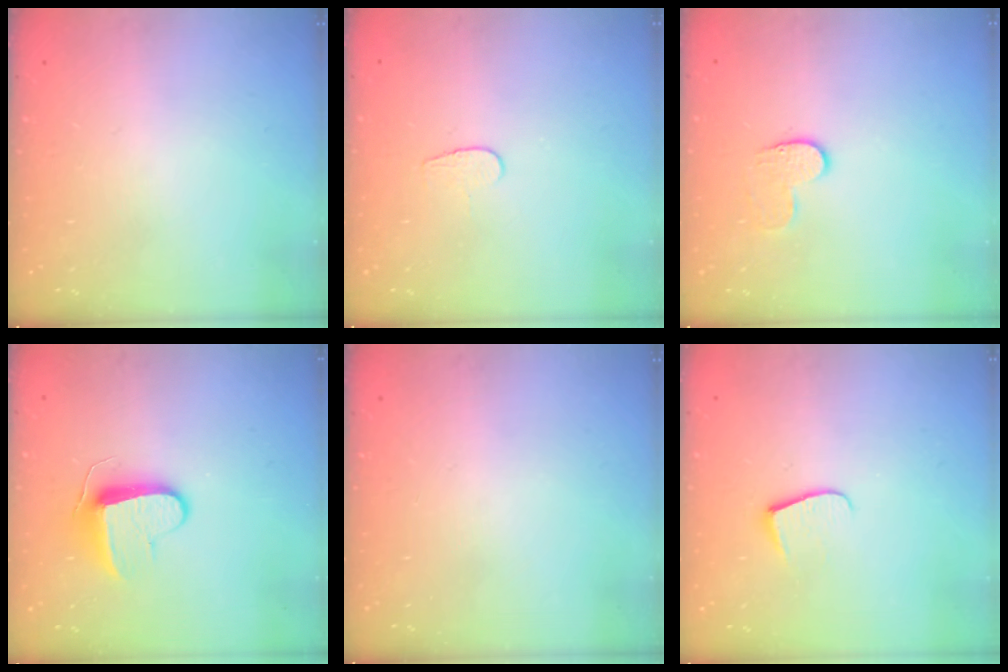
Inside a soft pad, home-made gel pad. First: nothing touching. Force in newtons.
{"total": 3.7, "press": 3.7, "slide": 0.3}
{"total": 5.1, "press": 5.1, "slide": 0.5}
{"total": 9.2, "press": 9.2, "slide": 0.3}
{"total": 0.0}
{"total": 7.7, "press": 7.7, "slide": 0.6}